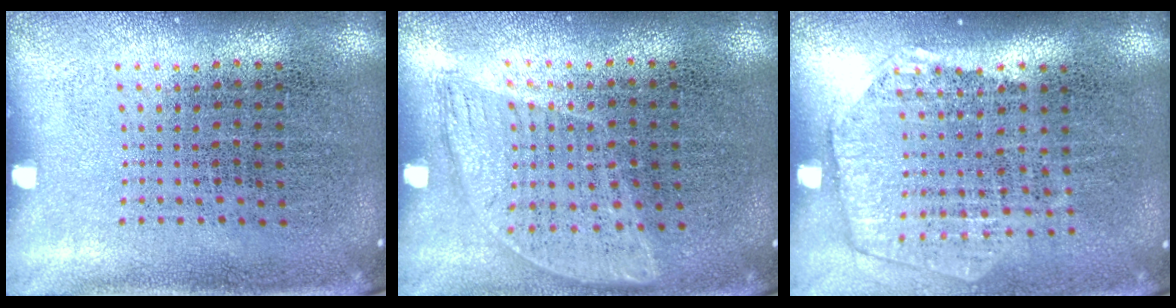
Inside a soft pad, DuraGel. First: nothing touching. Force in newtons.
{"total": 0.9, "press": 0.8, "slide": 0.5}
{"total": 1.8, "press": 1.7, "slide": 0.8}